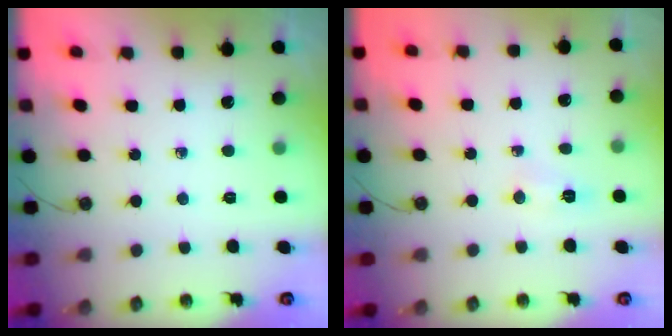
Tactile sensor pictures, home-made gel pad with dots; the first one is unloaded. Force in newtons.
{"total": 4.2, "press": 4.2, "slide": 0.5}